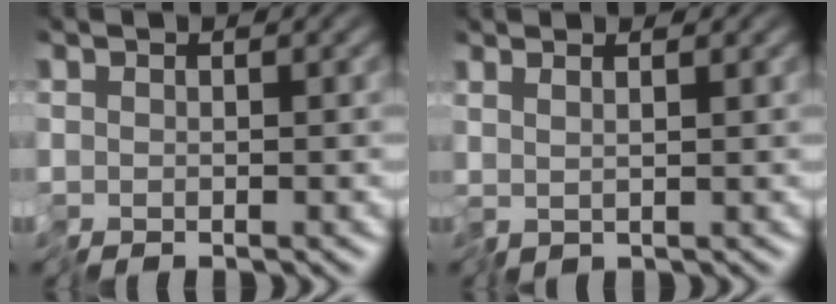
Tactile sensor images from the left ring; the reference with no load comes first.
{"total": 1.3, "force": [1.0, -0.7, 0.3], "torque": [-0.007, 0.008, 0.024]}